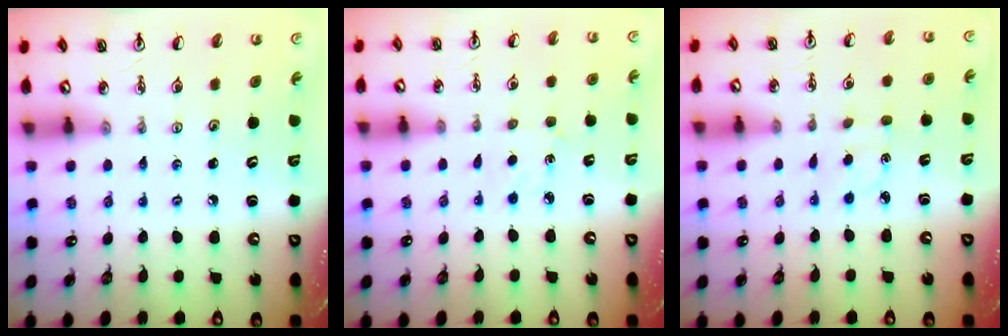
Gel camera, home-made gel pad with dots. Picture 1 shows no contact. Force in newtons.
{"total": 2.6, "press": 2.6, "slide": 0.4}
{"total": 1.7, "press": 1.6, "slide": 0.6}